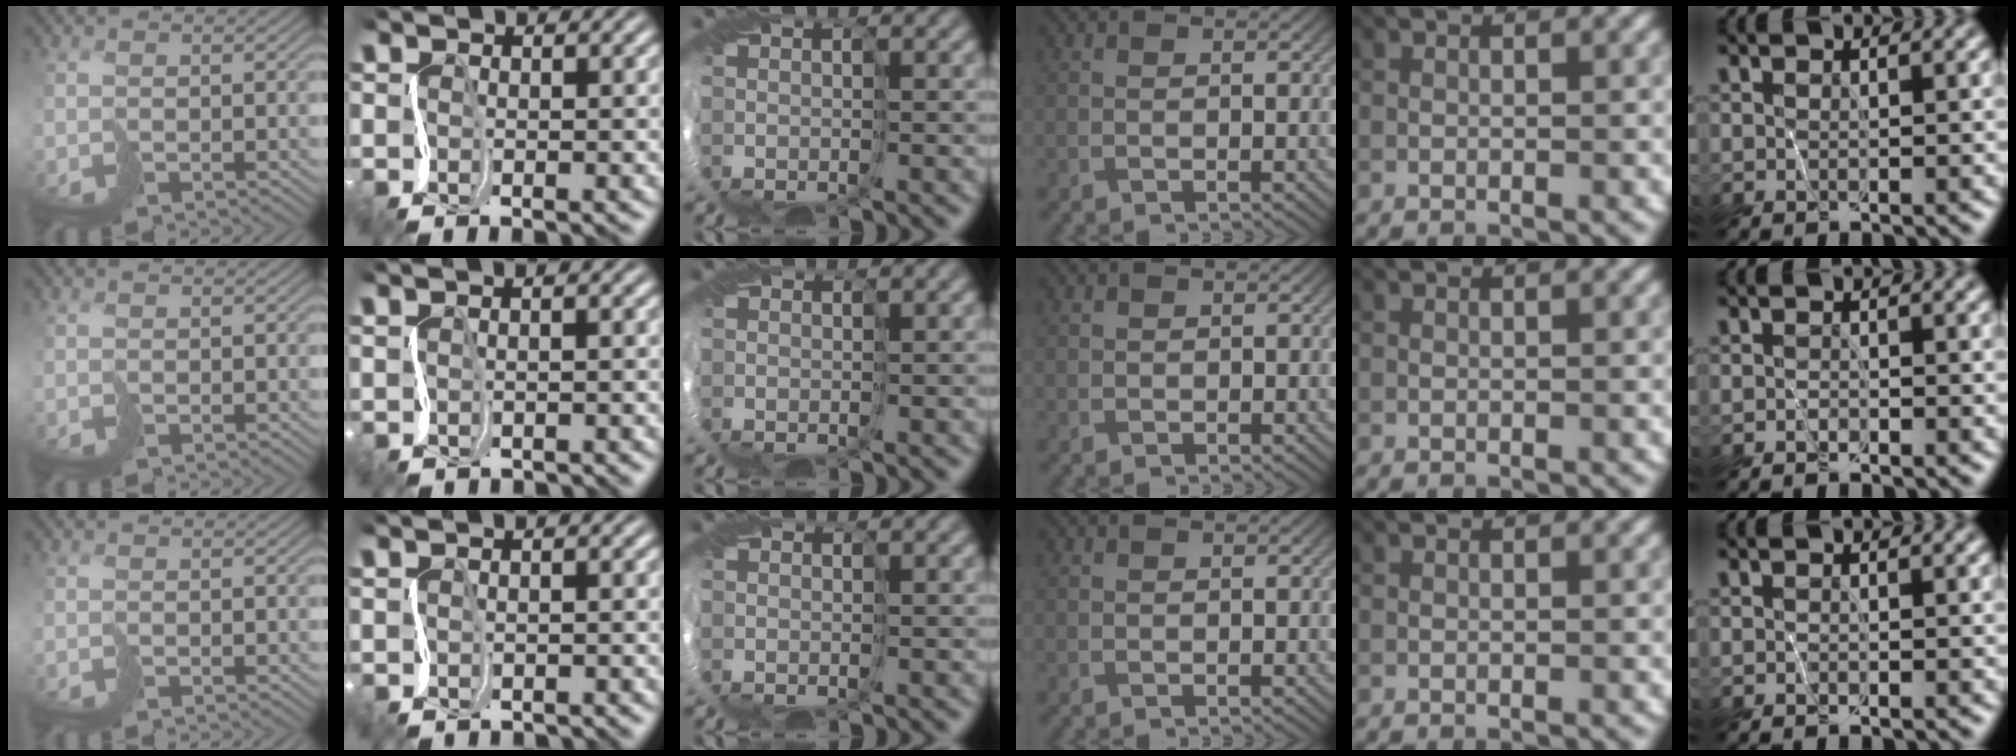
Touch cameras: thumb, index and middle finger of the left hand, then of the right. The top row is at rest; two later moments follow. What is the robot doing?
{"motion": "cut", "object": "bubble wrap"}